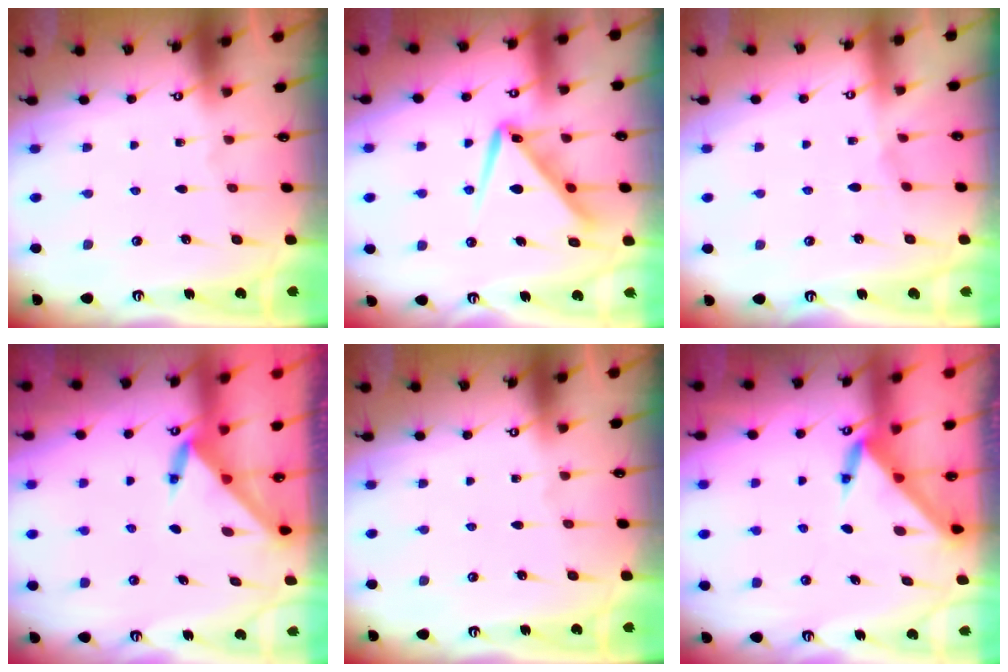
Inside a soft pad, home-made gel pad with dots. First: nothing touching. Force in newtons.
{"total": 10.9, "press": 10.8, "slide": 1.0}
{"total": 3.7, "press": 3.6, "slide": 0.5}
{"total": 3.6, "press": 3.5, "slide": 0.3}
{"total": 0.0}
{"total": 3.3, "press": 3.3, "slide": 0.2}